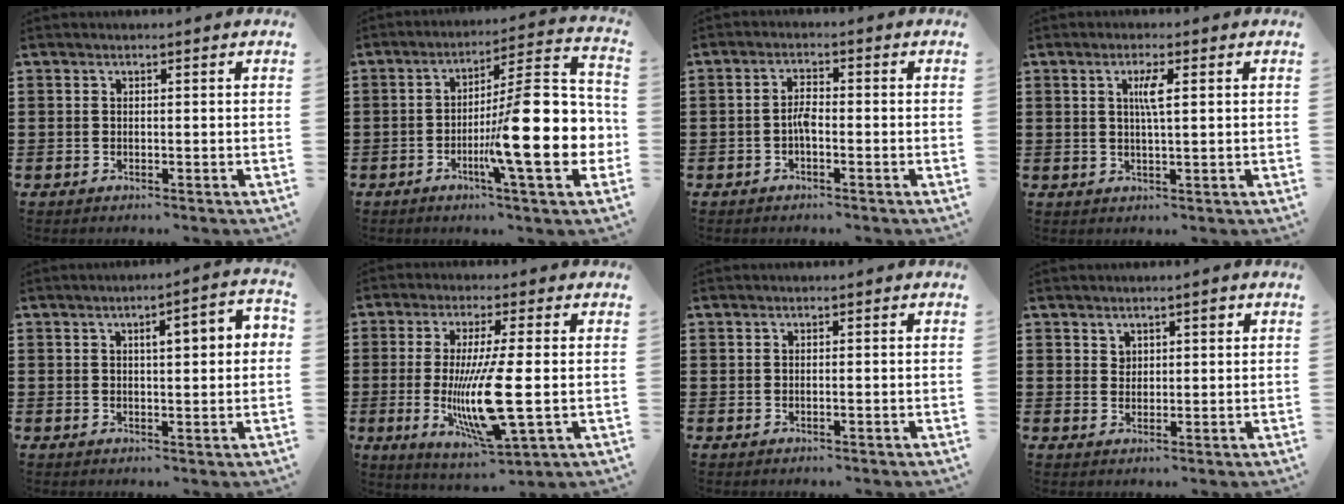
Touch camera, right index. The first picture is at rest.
{"total": 16.9, "force": [-3.3, 3.4, 16.2], "torque": [-0.249, -0.024, -0.054]}
{"total": 2.6, "force": [-0.8, 0.7, 2.3], "torque": [-0.053, 0.001, -0.019]}
{"total": 3.1, "force": [0.7, 0.4, 3.0], "torque": [-0.060, 0.003, 0.009]}
{"total": 3.9, "force": [0.6, 1.0, 3.7], "torque": [-0.054, 0.000, 0.001]}
{"total": 12.2, "force": [-1.9, 2.2, 11.9], "torque": [-0.245, -0.028, -0.038]}
{"total": 0.0}
{"total": 2.0, "force": [1.4, 1.2, 0.6], "torque": [-0.016, 0.003, 0.027]}